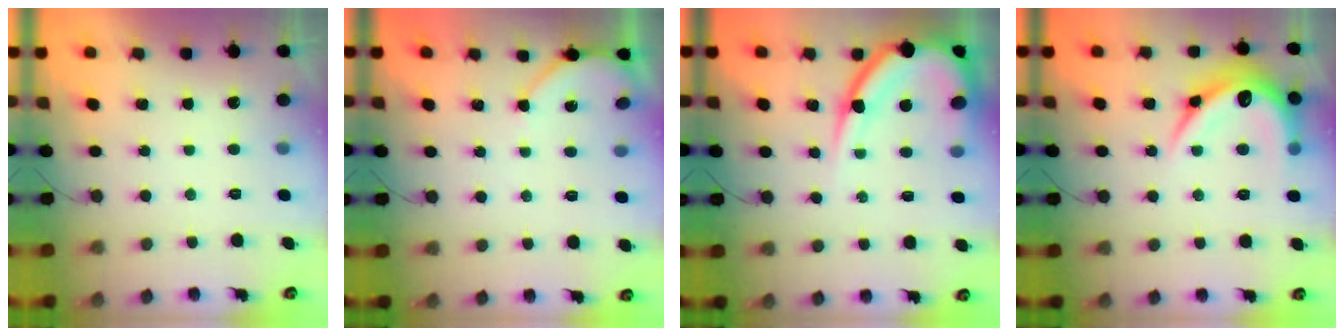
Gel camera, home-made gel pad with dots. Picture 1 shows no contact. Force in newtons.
{"total": 4.6, "press": 4.6, "slide": 0.3}
{"total": 15.4, "press": 15.3, "slide": 1.8}
{"total": 17.3, "press": 17.3, "slide": 0.3}